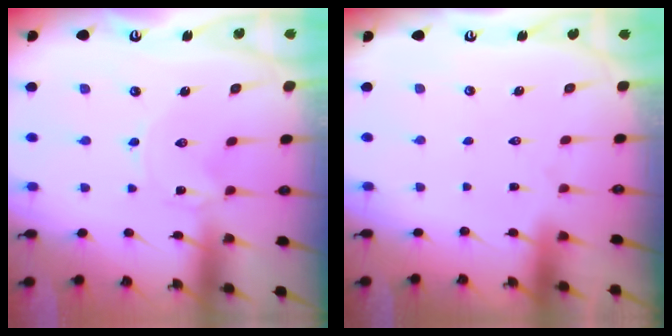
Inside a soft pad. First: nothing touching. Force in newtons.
{"total": 1.4, "press": 1.4, "slide": 0.2}